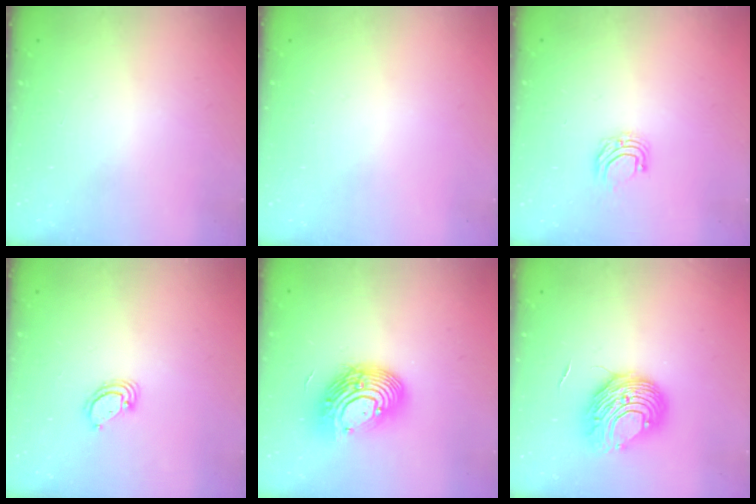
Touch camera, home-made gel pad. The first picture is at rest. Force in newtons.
{"total": 0.0}
{"total": 5.2, "press": 5.2, "slide": 0.4}
{"total": 4.0, "press": 4.0, "slide": 0.2}
{"total": 15.5, "press": 15.5, "slide": 1.4}
{"total": 9.6, "press": 9.5, "slide": 0.7}